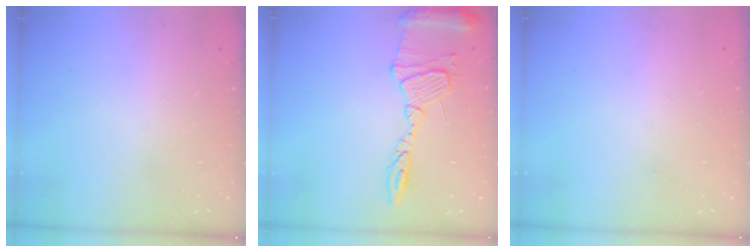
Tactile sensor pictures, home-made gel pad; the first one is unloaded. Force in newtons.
{"total": 13.4, "press": 13.4, "slide": 1.1}
{"total": 9.0, "press": 1.4, "slide": 8.9}